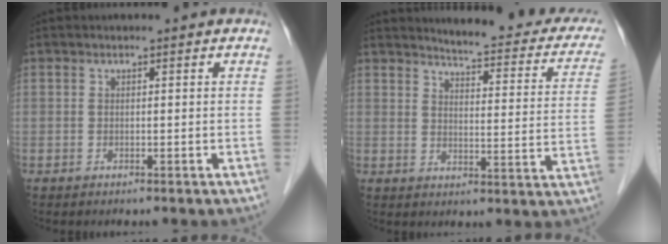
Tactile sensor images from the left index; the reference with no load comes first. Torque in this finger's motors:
{"motor_torque": [-0.04, -0.13, 0.13, 0.03]}